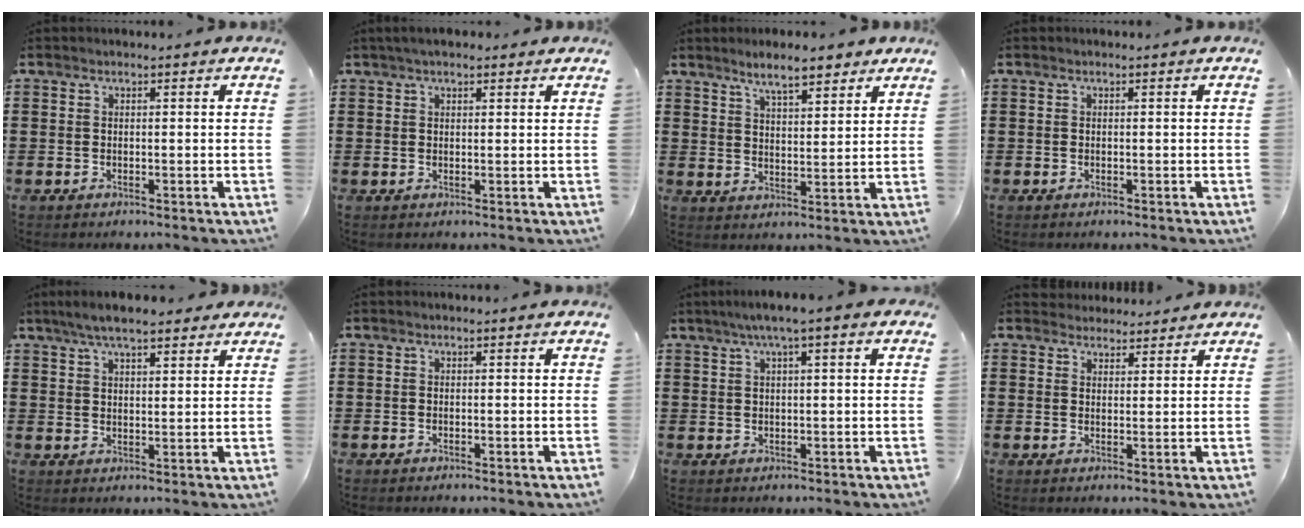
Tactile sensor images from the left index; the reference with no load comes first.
{"total": 2.0, "force": [1.5, 0.7, 1.2], "torque": [-0.025, 0.008, 0.028]}
{"total": 6.4, "force": [5.3, 1.5, 3.2], "torque": [-0.069, -0.008, 0.094]}
{"total": 0.0}
{"total": 5.9, "force": [4.8, 1.4, 3.2], "torque": [-0.073, -0.001, 0.088]}
{"total": 0.0}
{"total": 3.1, "force": [1.3, 0.1, 2.9], "torque": [-0.056, 0.002, 0.020]}
{"total": 2.6, "force": [2.4, 0.9, -0.2], "torque": [-0.004, -0.001, 0.047]}